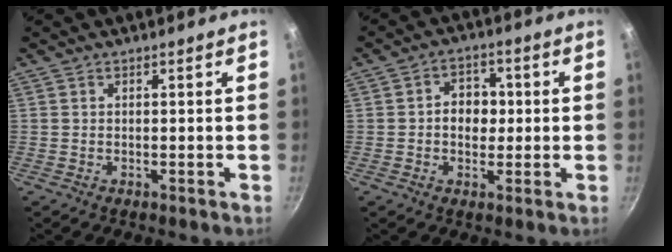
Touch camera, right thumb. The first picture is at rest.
{"total": 6.3, "force": [0.1, 5.0, 3.9], "torque": [-0.023, 0.009, -0.005]}